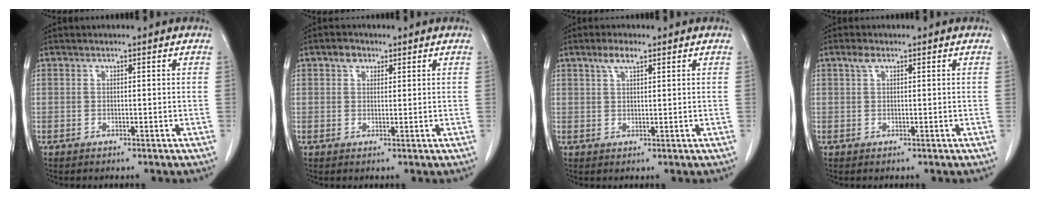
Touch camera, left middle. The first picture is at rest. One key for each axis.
{"total": 2.2, "fx": 1.3, "fy": 1.5, "fz": 0.9, "tx": -0.016, "ty": 0.006, "tz": 0.021}
{"total": 2.9, "fx": 1.9, "fy": 0.7, "fz": 2.1, "tx": -0.044, "ty": 0.006, "tz": 0.038}
{"total": 1.4, "fx": 0.8, "fy": 0.6, "fz": 0.9, "tx": -0.021, "ty": 0.010, "tz": 0.016}